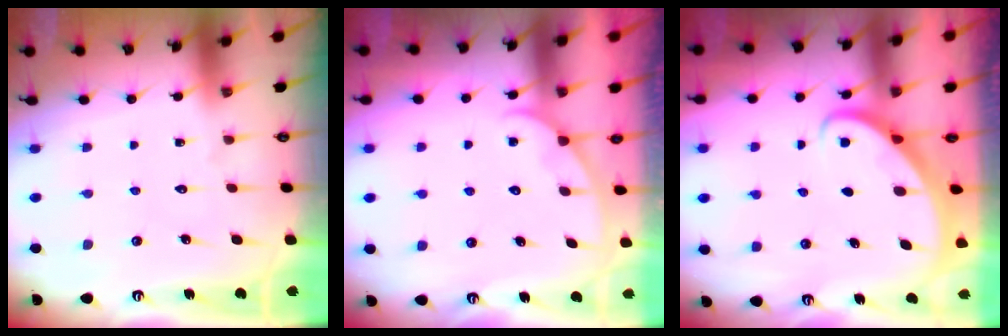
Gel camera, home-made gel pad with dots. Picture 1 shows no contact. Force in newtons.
{"total": 2.4, "press": 2.4, "slide": 0.3}
{"total": 2.8, "press": 2.8, "slide": 0.1}